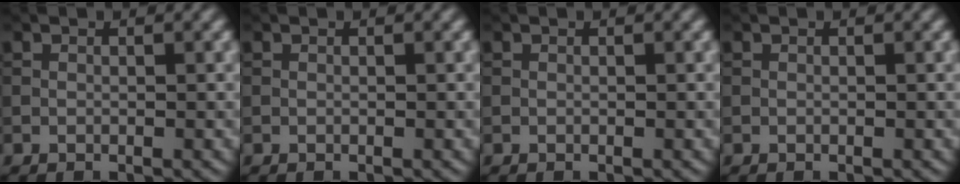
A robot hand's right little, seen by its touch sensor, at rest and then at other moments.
{"total": 0.0}
{"total": 0.0}
{"total": 0.0}